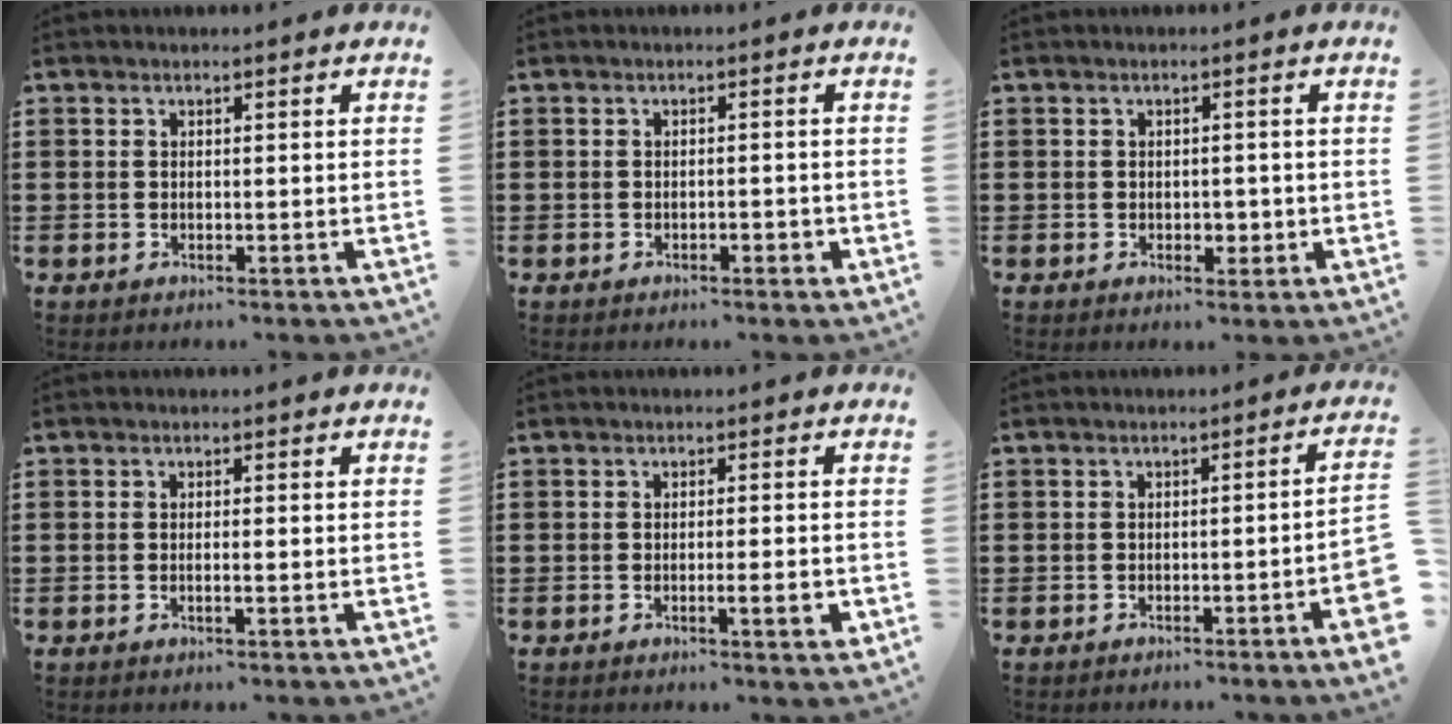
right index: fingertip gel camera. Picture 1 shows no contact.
{"total": 1.3, "force": [-0.7, 0.3, 1.0], "torque": [-0.021, -0.003, -0.013]}
{"total": 2.1, "force": [-0.4, 1.4, 1.6], "torque": [-0.029, 0.003, -0.008]}
{"total": 1.0, "force": [-0.4, -0.1, 0.9], "torque": [-0.015, -0.005, -0.007]}
{"total": 3.5, "force": [-1.1, 0.3, 3.3], "torque": [-0.052, -0.006, -0.018]}
{"total": 3.1, "force": [-1.6, -0.2, 2.7], "torque": [-0.040, -0.007, -0.027]}